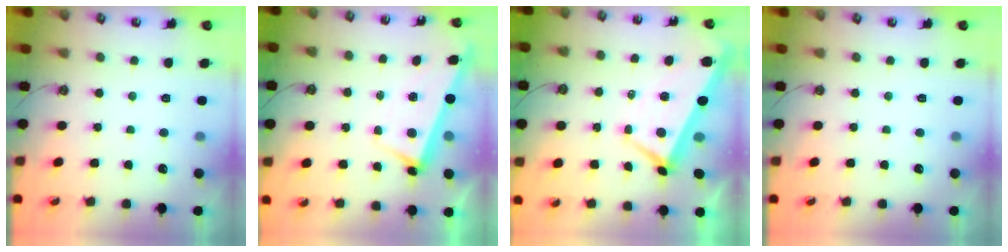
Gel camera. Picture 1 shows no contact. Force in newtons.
{"total": 2.6, "press": 2.4, "slide": 1.0}
{"total": 1.7, "press": 1.5, "slide": 0.8}
{"total": 0.0}